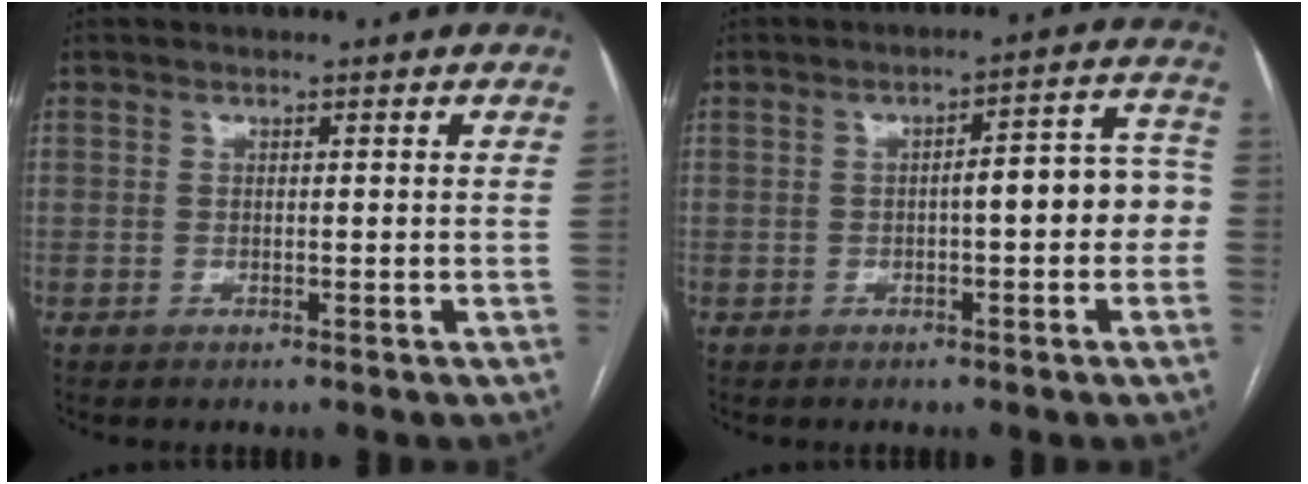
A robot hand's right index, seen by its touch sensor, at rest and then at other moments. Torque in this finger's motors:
{"motor_torque": [0.92, -0.09, 0.48, 0.09]}